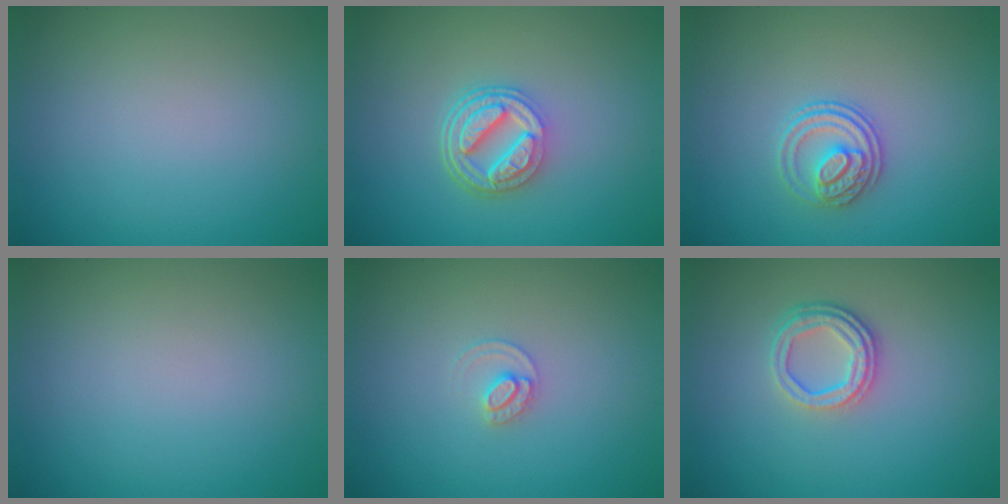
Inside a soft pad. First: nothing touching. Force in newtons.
{"total": 5.1, "press": 3.6, "slide": 3.5}
{"total": 2.8, "press": 2.7, "slide": 1.0}
{"total": 0.0}
{"total": 1.5, "press": 1.5, "slide": 0.2}
{"total": 3.3, "press": 2.6, "slide": 2.1}